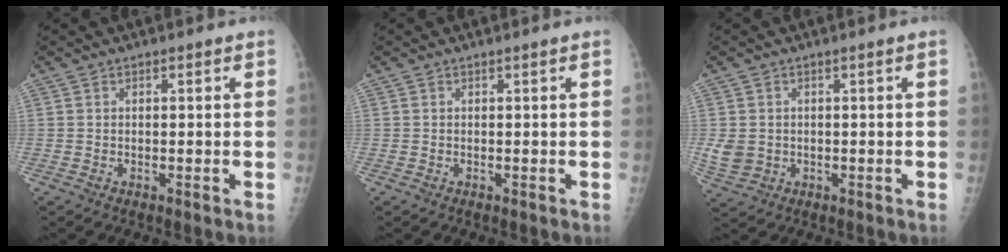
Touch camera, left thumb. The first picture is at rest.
{"total": 0.0}
{"total": 3.8, "force": [0.0, 3.0, 2.3], "torque": [-0.052, 0.004, 0.011]}